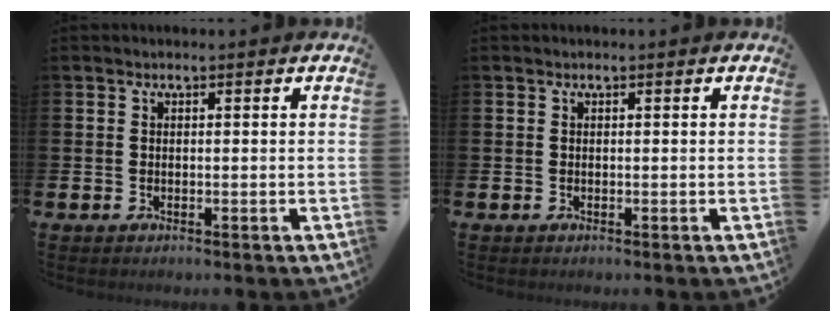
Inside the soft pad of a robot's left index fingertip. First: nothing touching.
{"total": 0.0}